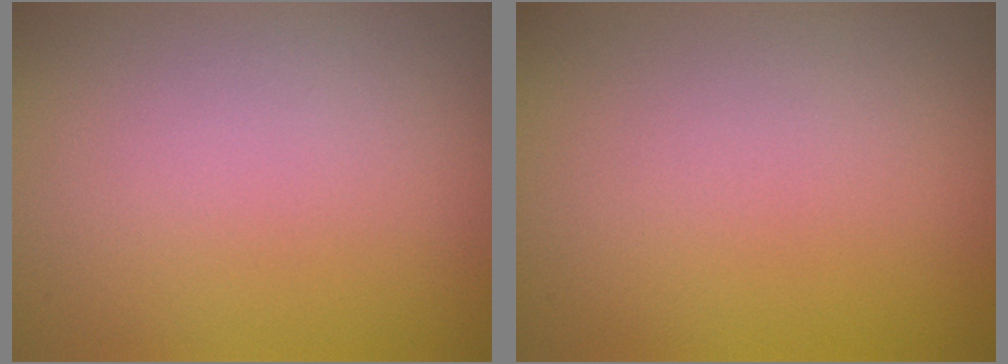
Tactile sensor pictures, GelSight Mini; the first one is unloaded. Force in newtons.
{"total": 0.0}